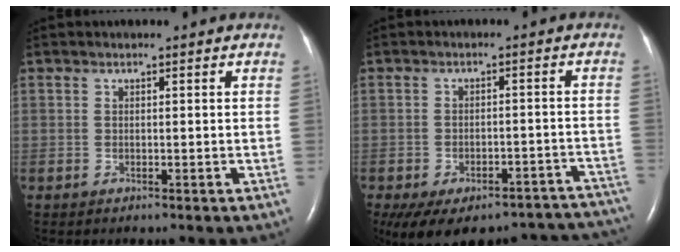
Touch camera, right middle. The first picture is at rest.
{"total": 21.7, "force": [-17.7, 9.4, 8.4], "torque": [-0.112, 0.015, -0.206]}